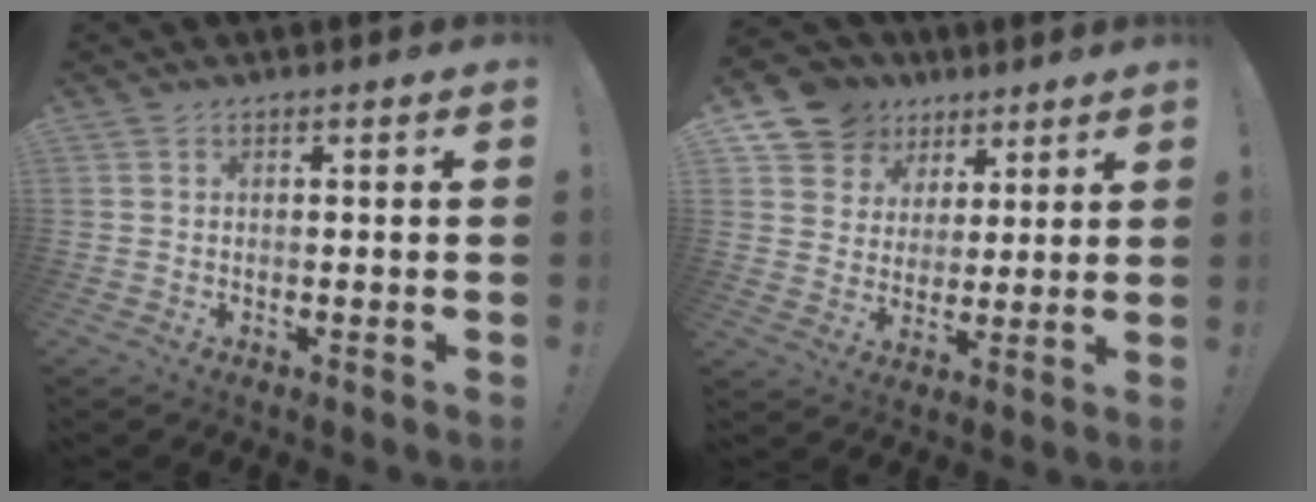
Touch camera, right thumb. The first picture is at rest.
{"total": 10.6, "force": [6.0, 8.5, 2.0], "torque": [-0.035, -0.043, 0.123]}